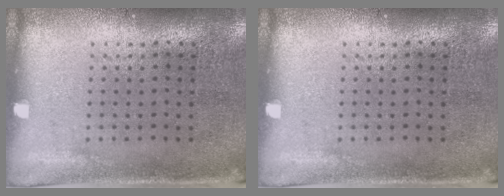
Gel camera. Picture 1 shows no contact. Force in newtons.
{"total": 0.0}